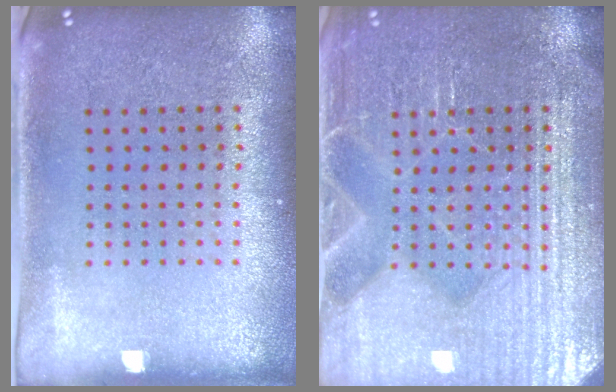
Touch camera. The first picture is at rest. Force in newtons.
{"total": 4.4, "press": 4.3, "slide": 0.6}